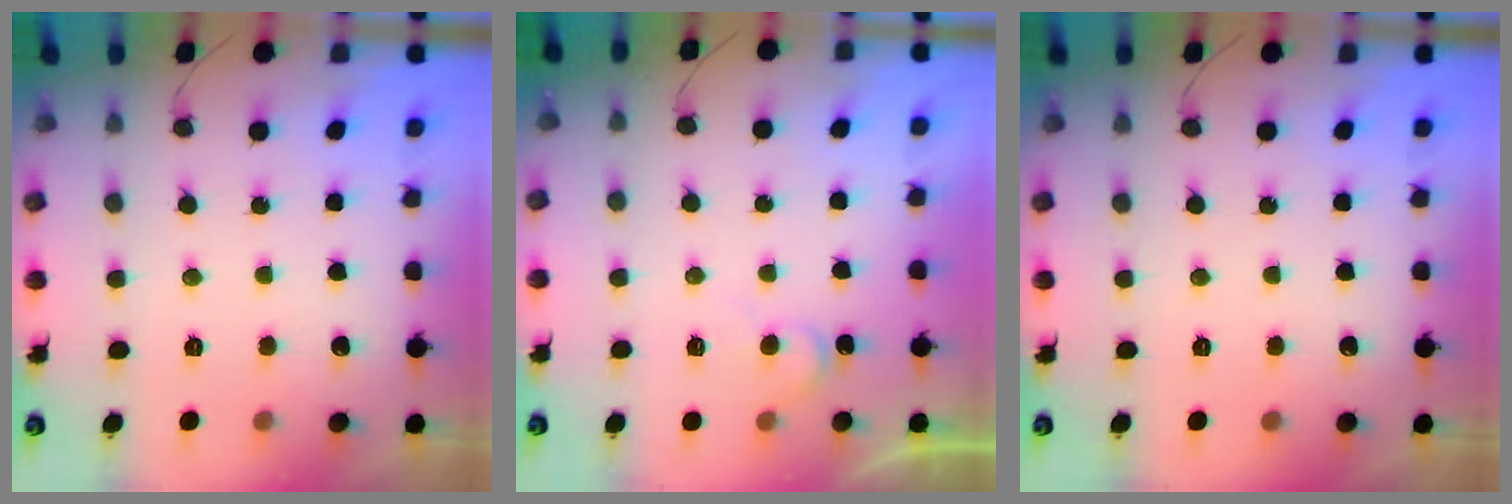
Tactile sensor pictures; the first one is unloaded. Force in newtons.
{"total": 4.4, "press": 4.3, "slide": 0.3}
{"total": 0.0}